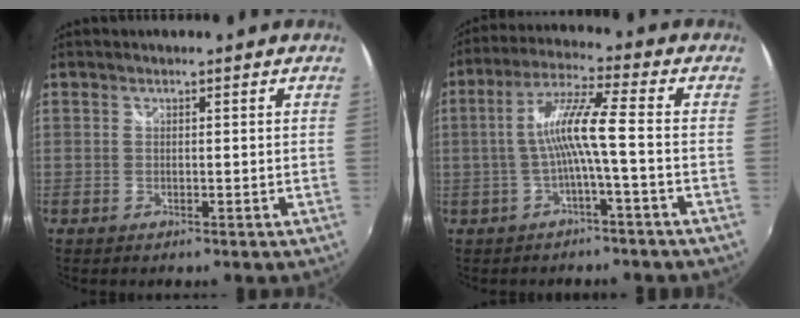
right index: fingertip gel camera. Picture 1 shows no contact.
{"total": 8.2, "force": [-1.9, -0.4, 7.9], "torque": [-0.167, 0.011, -0.030]}